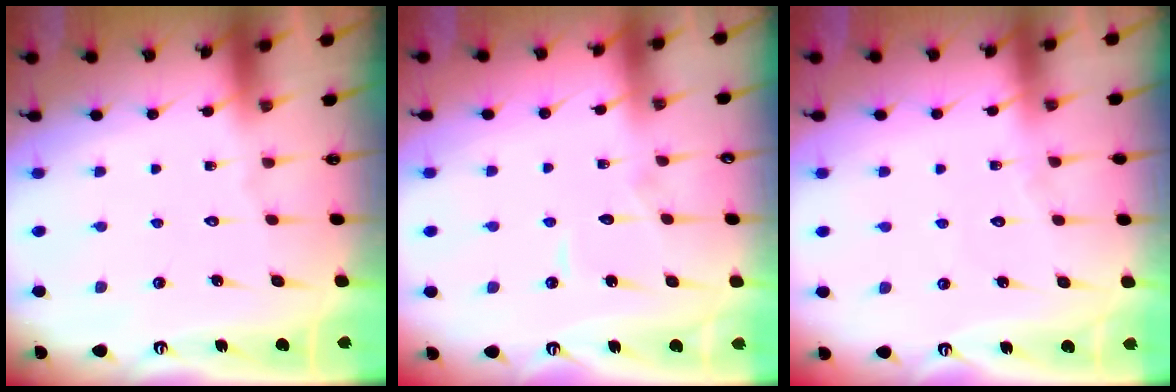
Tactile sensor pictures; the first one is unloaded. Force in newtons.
{"total": 4.0, "press": 4.0, "slide": 0.3}
{"total": 3.2, "press": 3.1, "slide": 0.5}